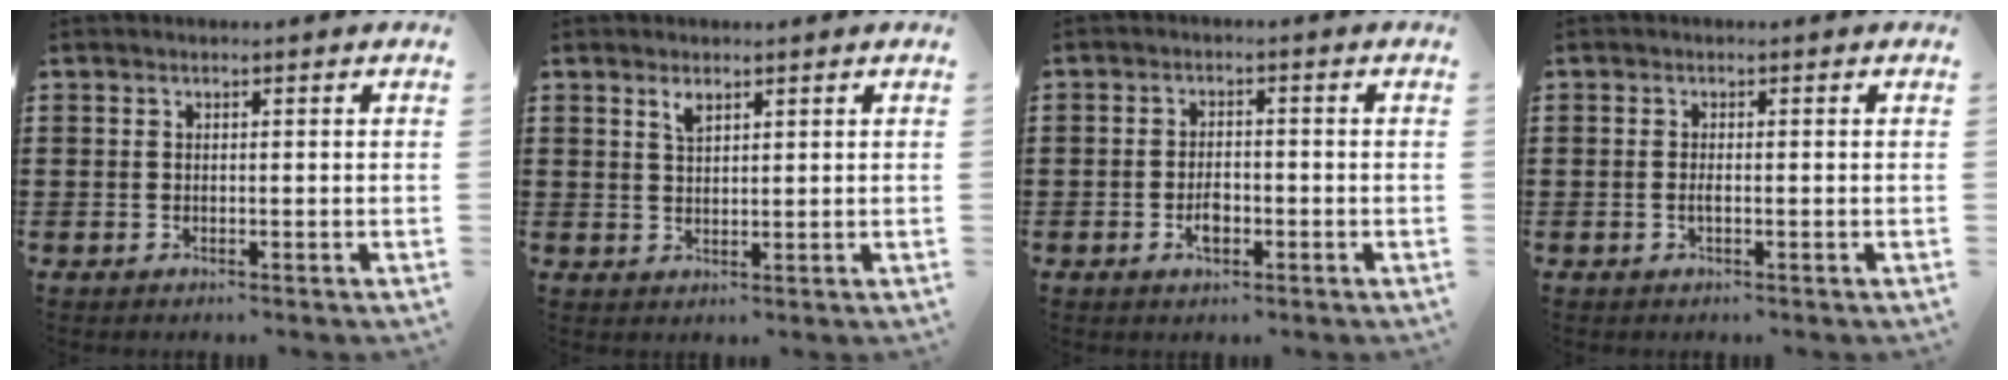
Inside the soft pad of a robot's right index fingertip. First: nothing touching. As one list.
[{"total": 2.0, "force": [1.4, 0.7, 1.1], "torque": [-0.027, 0.002, 0.026]}, {"total": 3.0, "force": [-1.1, 1.3, 2.5], "torque": [-0.048, 0.000, -0.019]}, {"total": 0.9, "force": [-0.3, 0.2, 0.8], "torque": [-0.016, -0.003, -0.004]}]